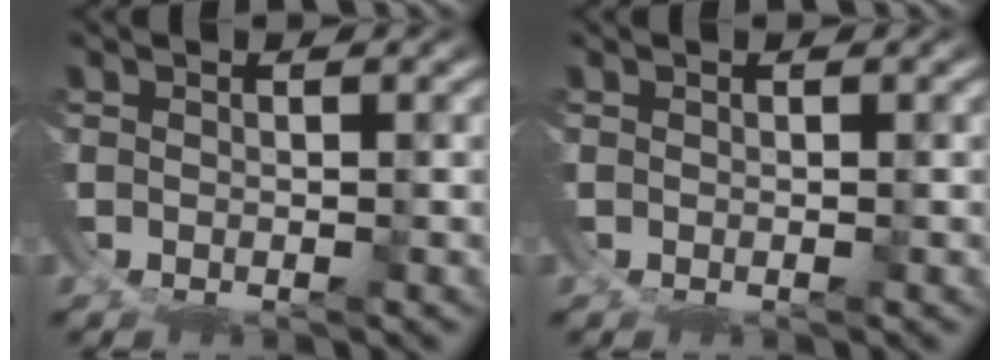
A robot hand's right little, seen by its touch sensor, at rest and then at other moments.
{"total": 0.0}